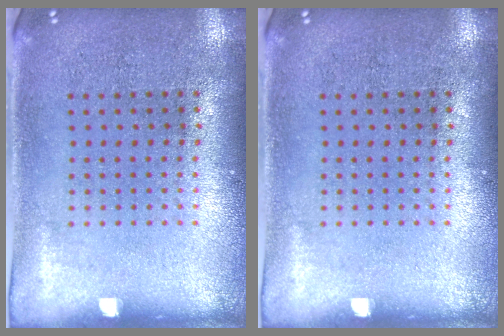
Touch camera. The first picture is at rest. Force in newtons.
{"total": 0.0}